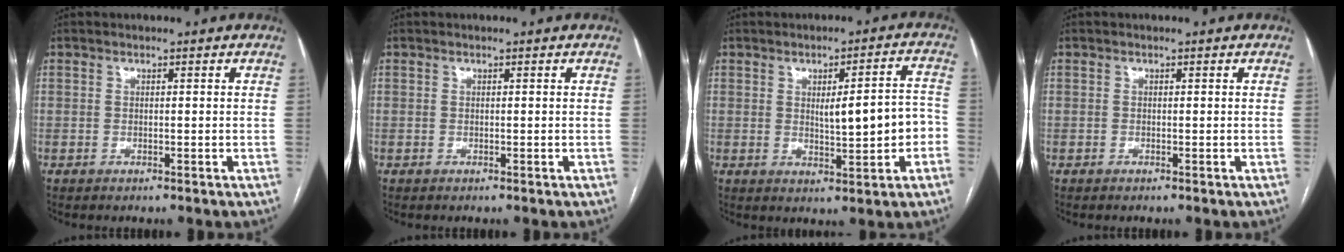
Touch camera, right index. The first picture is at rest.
{"total": 0.0}
{"total": 7.8, "force": [-0.8, 1.6, 7.6], "torque": [-0.104, 0.017, -0.002]}
{"total": 0.0}